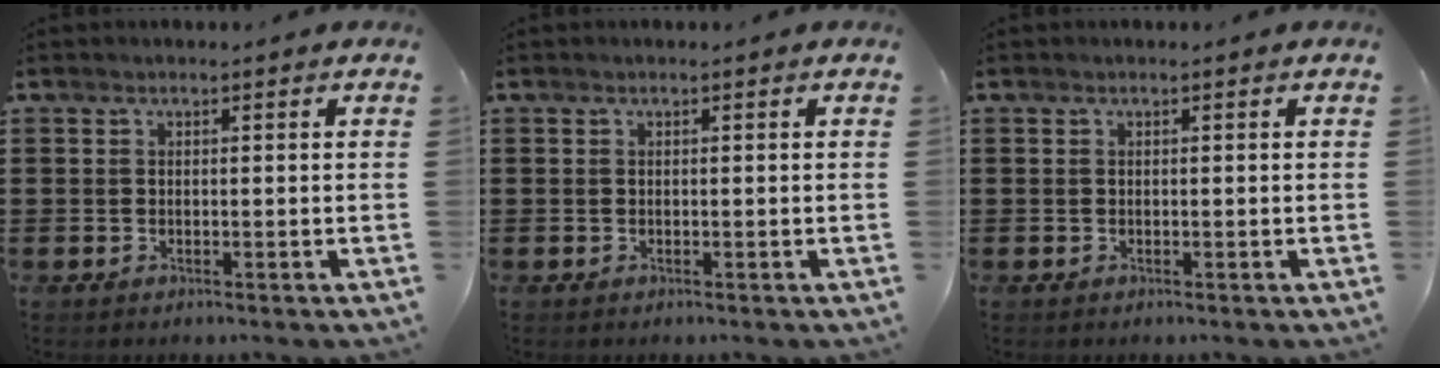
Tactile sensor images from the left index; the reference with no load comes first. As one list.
[{"total": 0.0}, {"total": 0.0}]